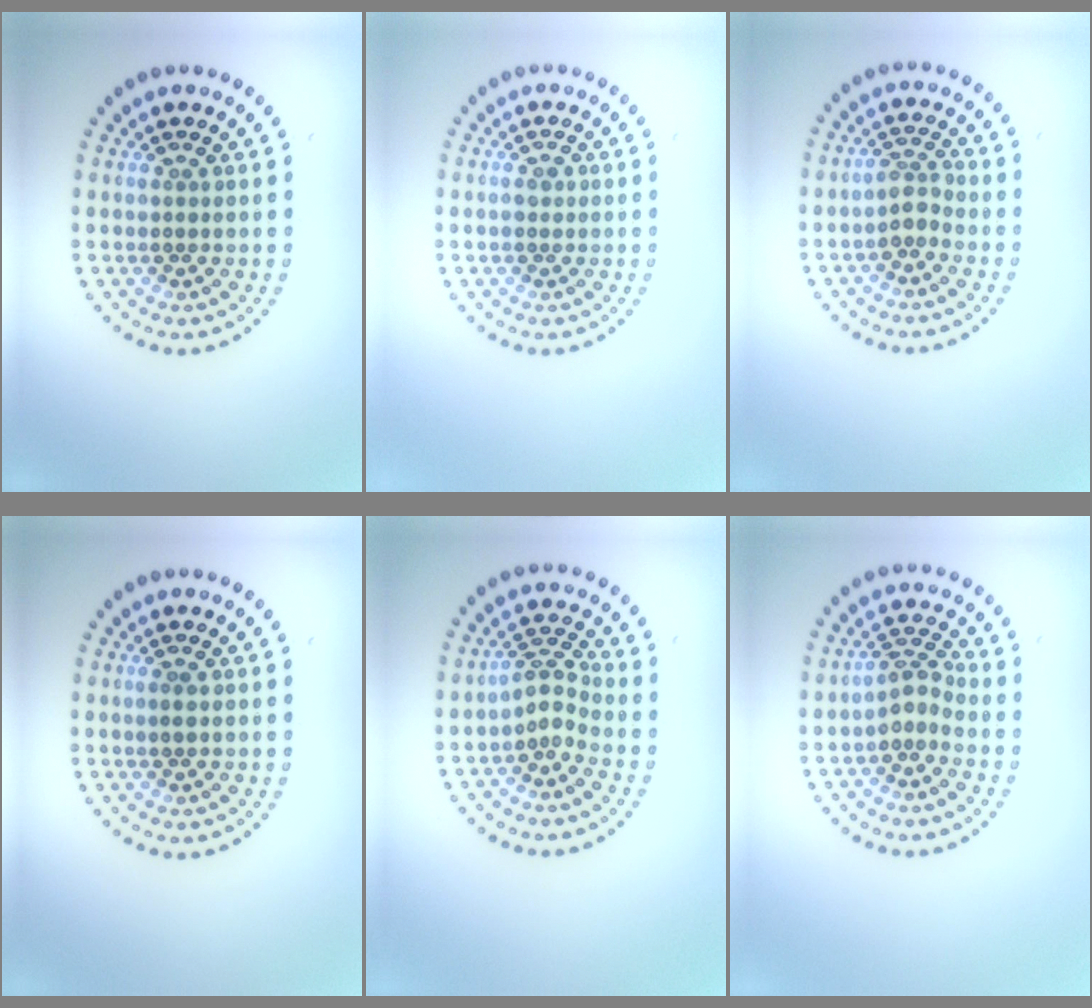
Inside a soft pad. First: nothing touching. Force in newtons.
{"total": 0.9, "press": 0.9, "slide": 0.2}
{"total": 1.8, "press": 1.4, "slide": 1.1}
{"total": 0.7, "press": 0.7, "slide": 0.3}
{"total": 2.2, "press": 1.6, "slide": 1.6}
{"total": 2.3, "press": 1.6, "slide": 1.6}